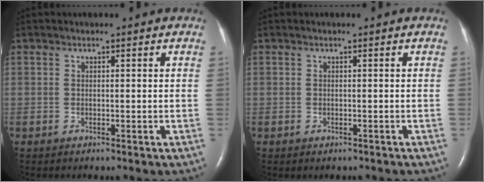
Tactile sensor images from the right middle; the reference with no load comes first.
{"total": 0.5, "force": [-0.4, 0.3, 0.2], "torque": [-0.007, -0.001, -0.003]}